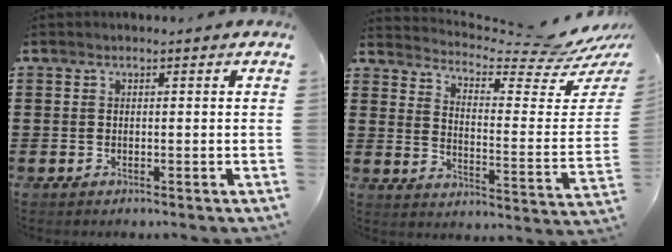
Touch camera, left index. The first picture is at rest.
{"total": 6.0, "force": [5.4, 0.7, 2.5], "torque": [-0.063, -0.054, 0.087]}